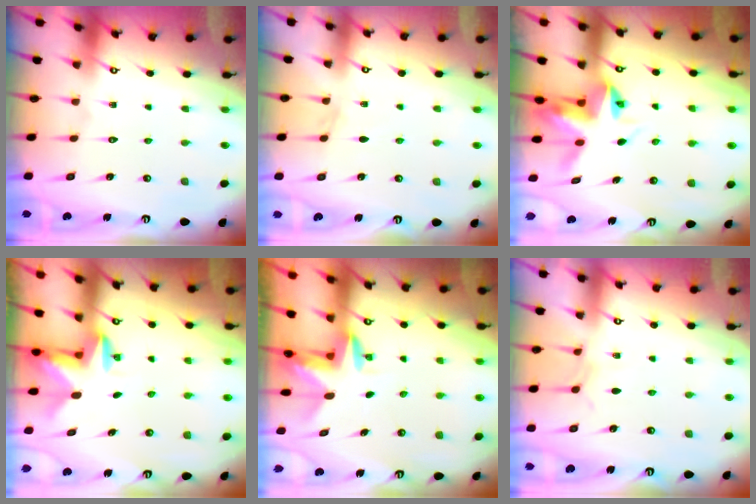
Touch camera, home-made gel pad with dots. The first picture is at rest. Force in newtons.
{"total": 3.1, "press": 3.1, "slide": 0.5}
{"total": 5.1, "press": 5.0, "slide": 0.3}
{"total": 2.8, "press": 2.8, "slide": 0.6}
{"total": 2.8, "press": 2.8, "slide": 0.1}
{"total": 4.3, "press": 4.3, "slide": 0.5}